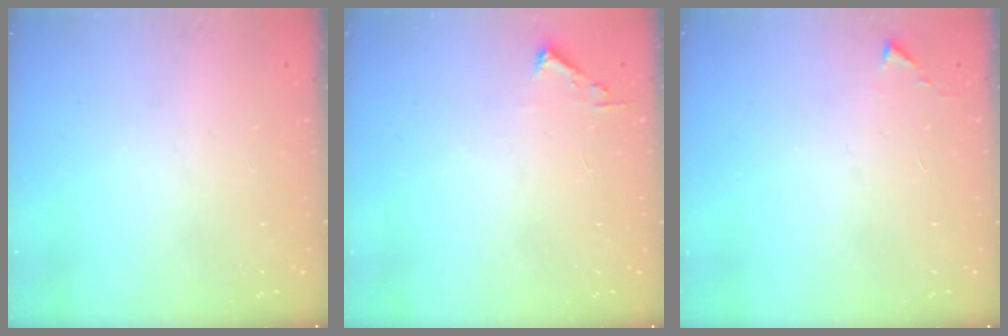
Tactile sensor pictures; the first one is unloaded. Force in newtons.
{"total": 2.4, "press": 2.4, "slide": 0.3}
{"total": 2.7, "press": 2.7, "slide": 0.5}